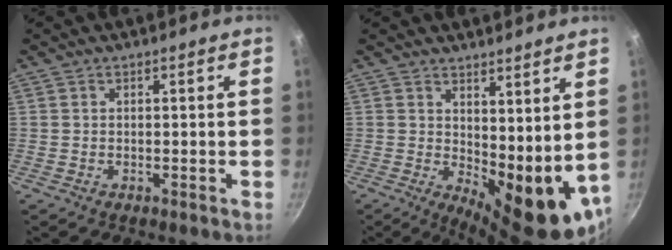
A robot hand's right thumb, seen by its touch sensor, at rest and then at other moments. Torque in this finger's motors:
{"motor_torque": [-0.32, 1.27, 0.94, 0.82, 0.09]}